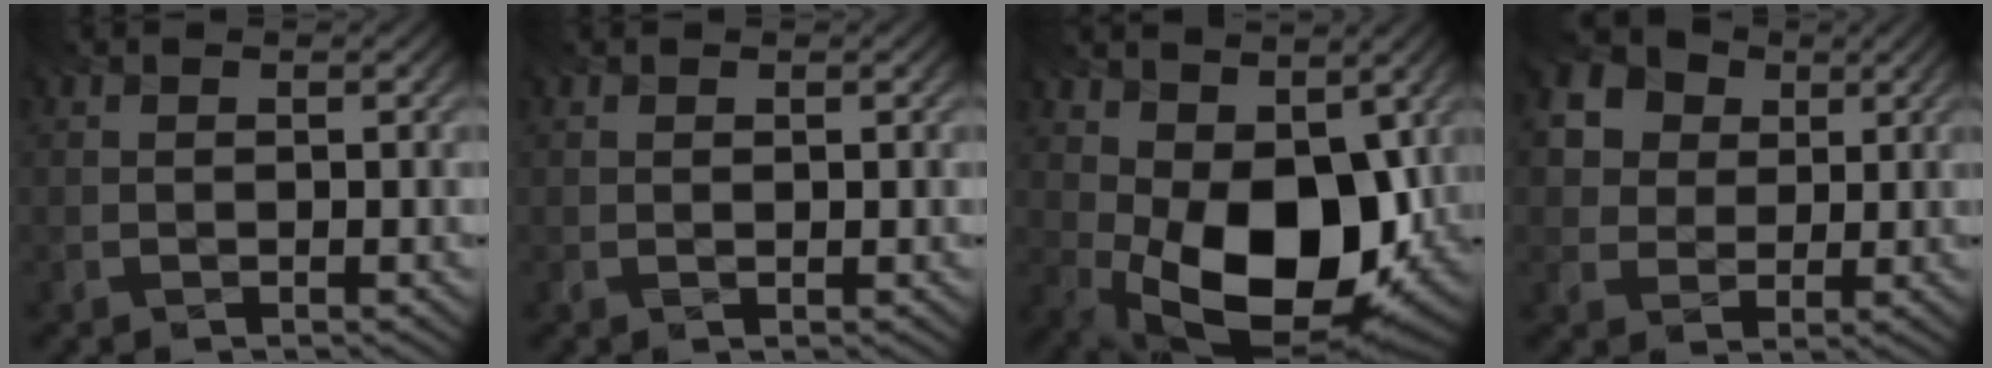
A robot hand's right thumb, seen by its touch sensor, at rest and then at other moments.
{"total": 0.0}
{"total": 15.6, "force": [0.5, 9.4, 12.4], "torque": [-0.202, -0.034, 0.027]}
{"total": 11.1, "force": [4.4, 9.1, 4.5], "torque": [-0.158, 0.024, 0.086]}